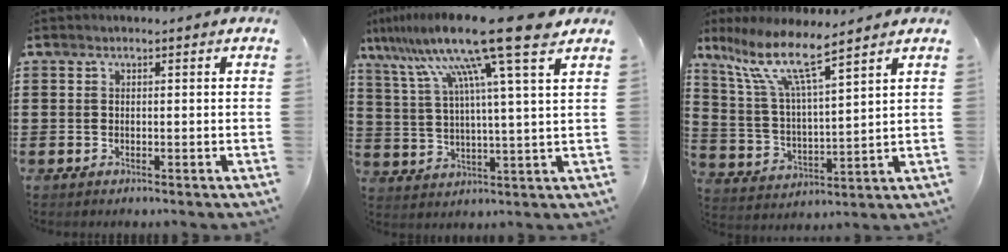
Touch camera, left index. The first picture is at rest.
{"total": 16.4, "force": [10.9, -0.4, 12.3], "torque": [-0.268, -0.040, 0.169]}
{"total": 9.9, "force": [7.4, 1.5, 6.5], "torque": [-0.151, -0.034, 0.127]}